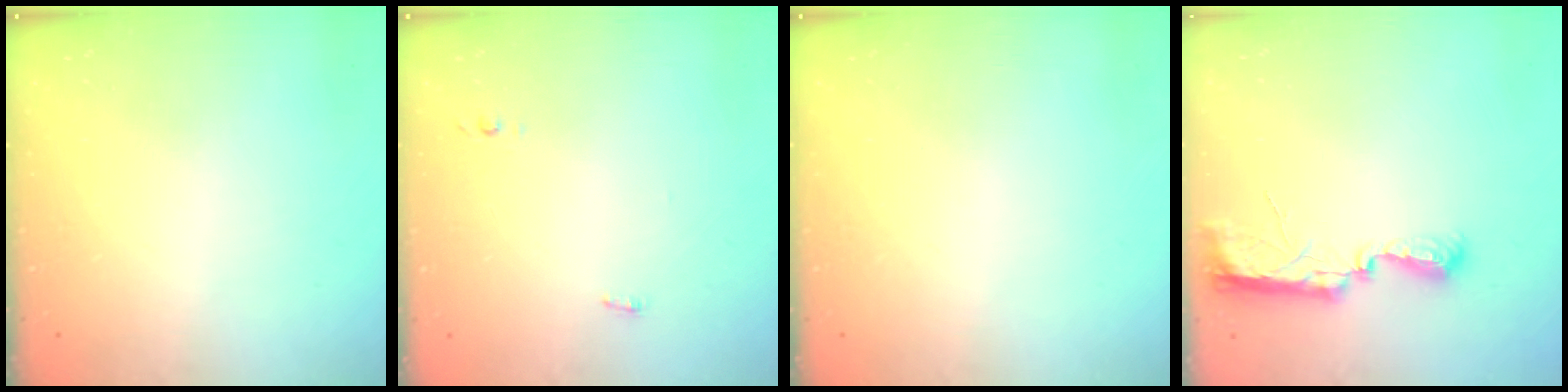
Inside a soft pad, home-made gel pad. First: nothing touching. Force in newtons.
{"total": 3.4, "press": 3.2, "slide": 1.1}
{"total": 0.0}
{"total": 7.9, "press": 7.8, "slide": 0.8}